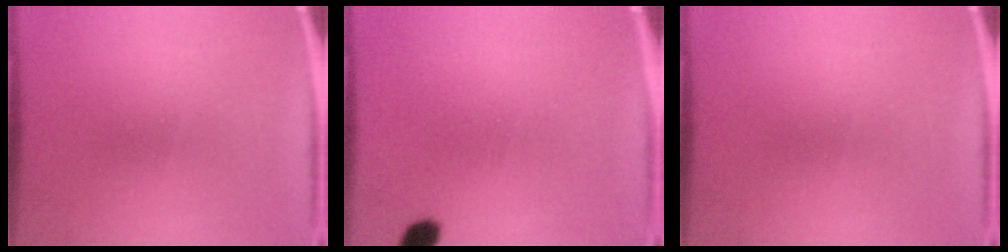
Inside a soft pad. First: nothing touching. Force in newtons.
{"total": 2.7}
{"total": 0.0}